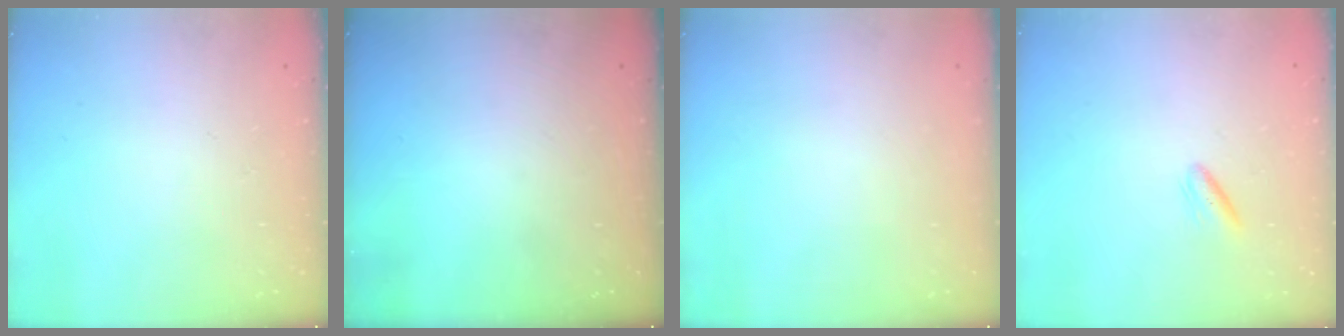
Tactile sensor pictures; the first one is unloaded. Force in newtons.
{"total": 0.0}
{"total": 0.0}
{"total": 2.9, "press": 2.7, "slide": 1.1}